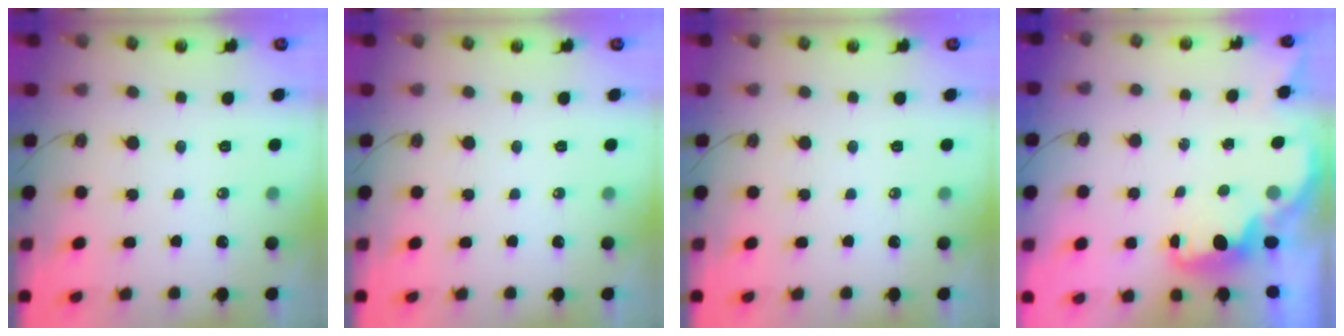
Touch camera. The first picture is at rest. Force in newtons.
{"total": 0.0}
{"total": 0.0}
{"total": 1.4, "press": 1.2, "slide": 0.6}